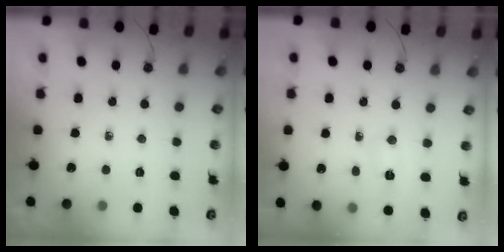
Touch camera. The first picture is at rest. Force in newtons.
{"total": 2.4, "press": 2.4, "slide": 0.3}